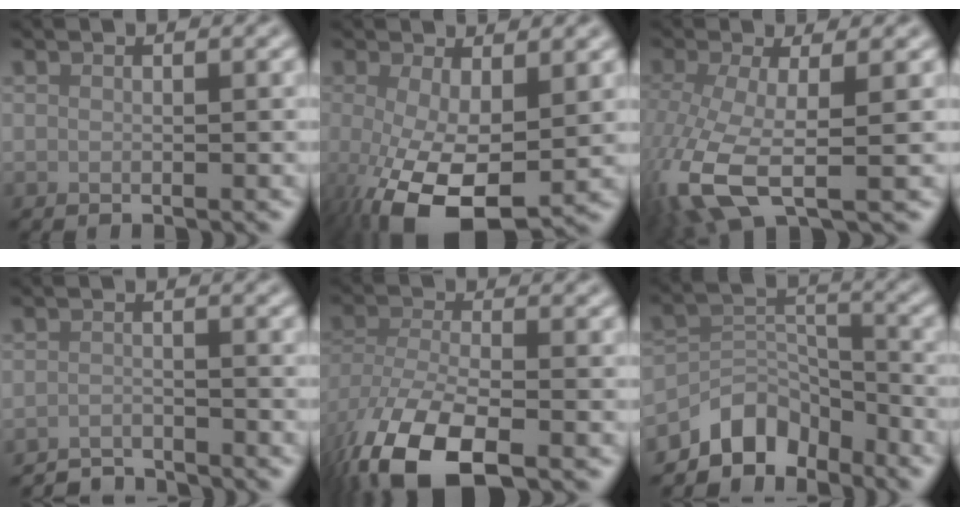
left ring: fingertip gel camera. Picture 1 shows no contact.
{"total": 10.8, "force": [-3.0, 4.7, 9.2], "torque": [-0.183, -0.031, -0.042]}
{"total": 7.0, "force": [-2.7, 2.3, 6.1], "torque": [-0.152, -0.012, -0.059]}
{"total": 2.2, "force": [-2.2, 0.3, 0.2], "torque": [-0.001, 0.002, -0.044]}
{"total": 10.7, "force": [-5.9, 4.9, 7.4], "torque": [-0.161, -0.027, -0.114]}
{"total": 5.2, "force": [-4.1, 2.8, 1.6], "torque": [-0.013, 0.003, -0.080]}